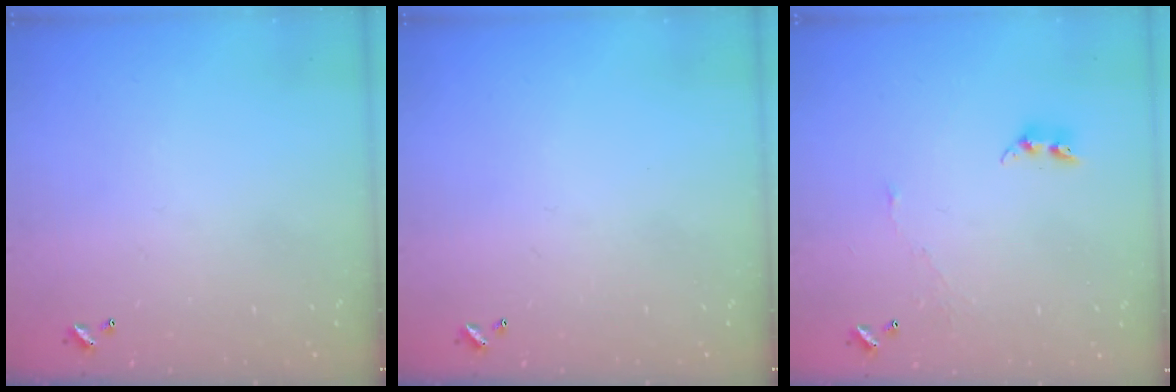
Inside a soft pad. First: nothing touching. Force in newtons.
{"total": 0.0}
{"total": 4.6, "press": 4.6, "slide": 0.5}